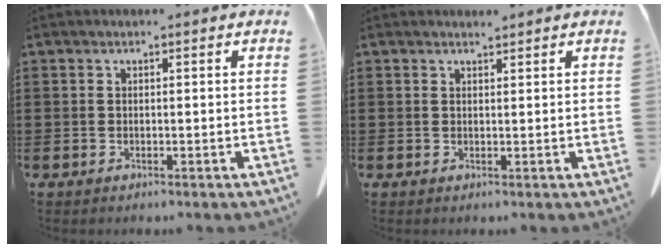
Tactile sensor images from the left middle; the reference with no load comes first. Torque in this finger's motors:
{"motor_torque": [-0.61, 0.69, -0.04, 0.01]}